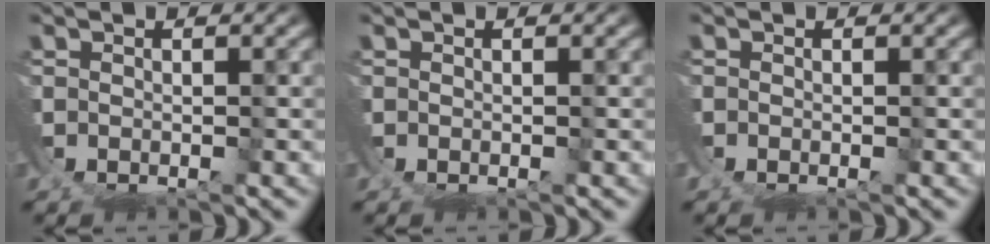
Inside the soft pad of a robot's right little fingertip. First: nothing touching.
{"total": 0.0}
{"total": 0.5, "force": [-0.4, 0.3, 0.0], "torque": [-0.007, -0.007, -0.005]}